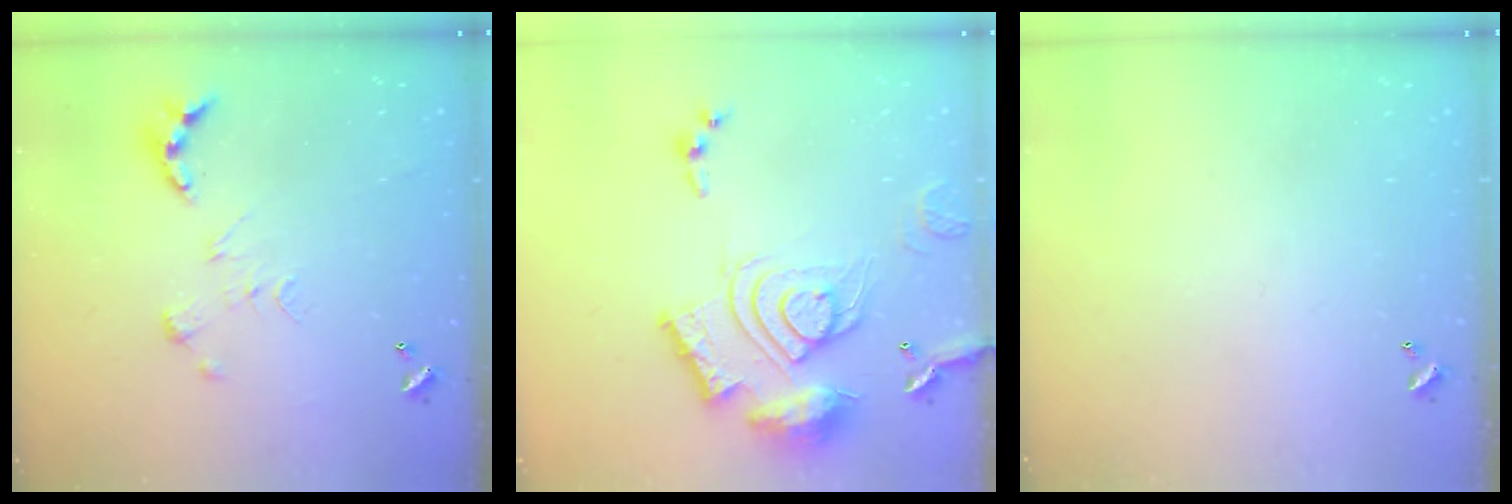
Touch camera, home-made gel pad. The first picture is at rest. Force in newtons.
{"total": 20.1, "press": 20.0, "slide": 1.9}
{"total": 0.0}